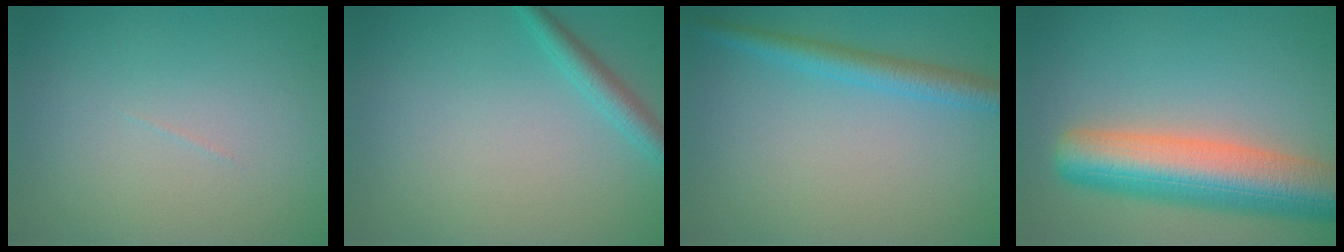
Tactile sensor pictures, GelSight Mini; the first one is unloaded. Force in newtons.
{"total": 2.0, "press": 2.0, "slide": 0.1}
{"total": 2.9, "press": 2.9, "slide": 0.1}
{"total": 9.8, "press": 9.8, "slide": 0.5}